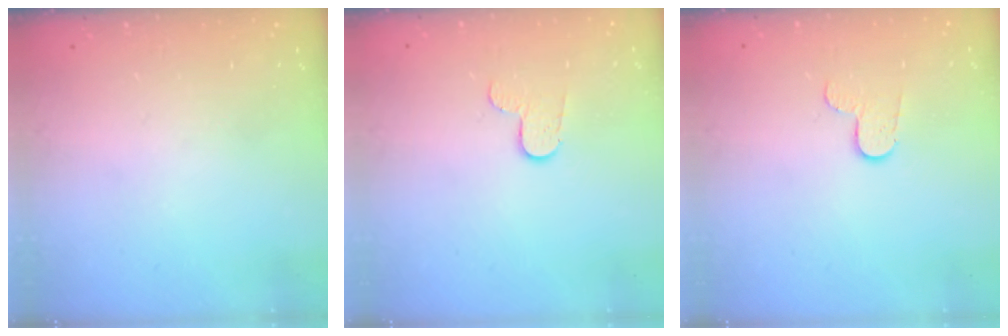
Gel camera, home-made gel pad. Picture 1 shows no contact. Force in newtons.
{"total": 5.7, "press": 5.7, "slide": 0.5}
{"total": 5.7, "press": 5.7, "slide": 0.5}